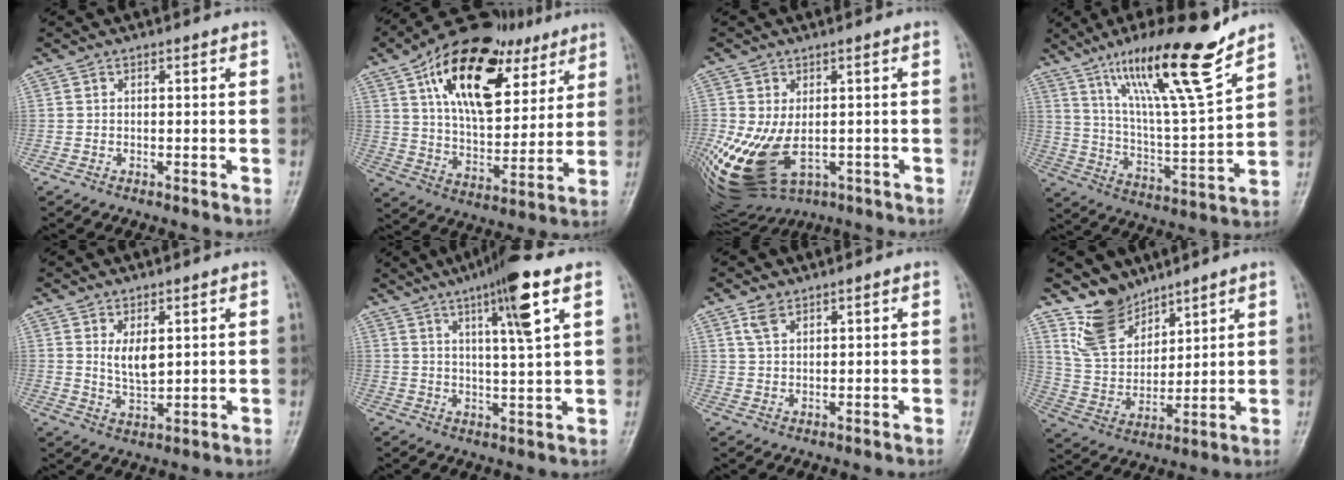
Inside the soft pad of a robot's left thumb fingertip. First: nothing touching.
{"total": 24.1, "force": [11.3, 12.8, 17.1], "torque": [-0.240, -0.022, 0.186]}
{"total": 16.1, "force": [-3.1, 10.0, 12.1], "torque": [-0.256, -0.006, -0.023]}
{"total": 19.6, "force": [13.5, 1.7, 14.1], "torque": [-0.218, -0.073, 0.234]}
{"total": 5.4, "force": [1.7, 2.7, 4.4], "torque": [-0.068, -0.018, 0.039]}
{"total": 11.4, "force": [5.5, 1.0, 9.9], "torque": [-0.161, -0.019, 0.086]}
{"total": 3.2, "force": [2.1, 1.7, 1.7], "torque": [-0.032, -0.005, 0.049]}
{"total": 10.1, "force": [7.8, 5.6, 3.1], "torque": [-0.034, -0.058, 0.170]}